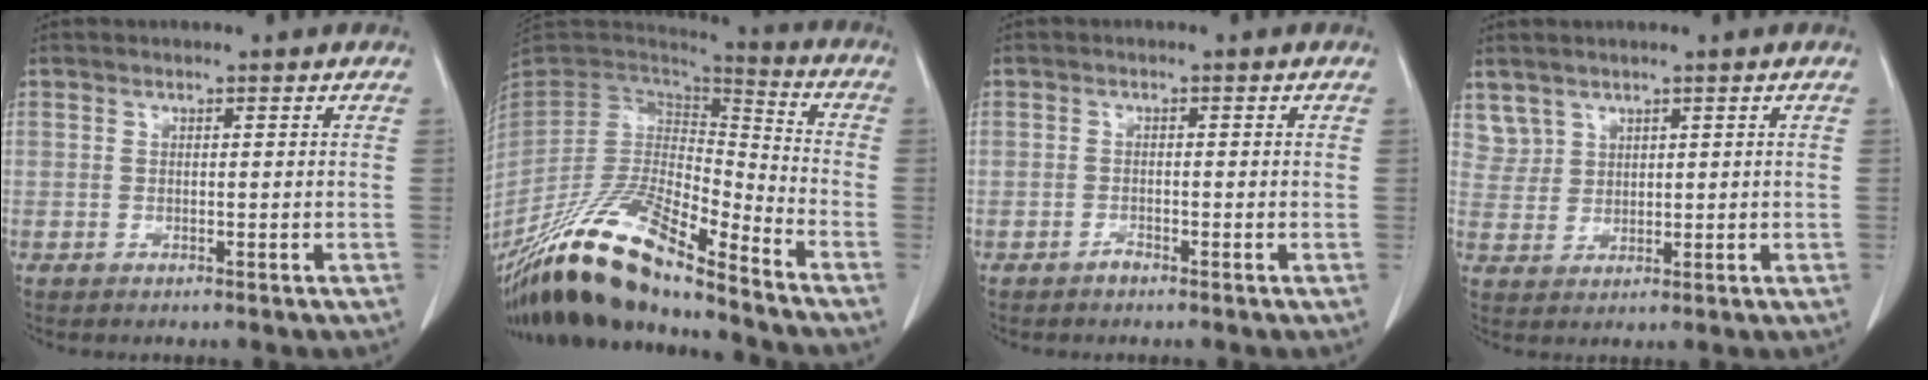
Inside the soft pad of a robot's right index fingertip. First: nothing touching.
{"total": 20.2, "force": [-16.1, 3.8, 11.6], "torque": [-0.233, -0.005, -0.302]}
{"total": 1.0, "force": [-0.8, 0.5, 0.2], "torque": [0.002, 0.004, -0.016]}
{"total": 3.3, "force": [2.3, 2.3, -0.2], "torque": [0.012, 0.003, 0.050]}